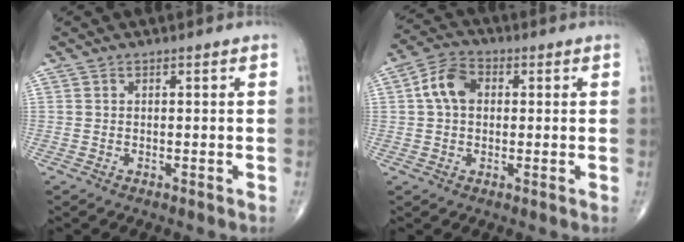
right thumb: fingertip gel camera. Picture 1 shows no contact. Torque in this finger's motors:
{"motor_torque": [-0.55, 0.68, 0.43, -0.23, 0.17]}